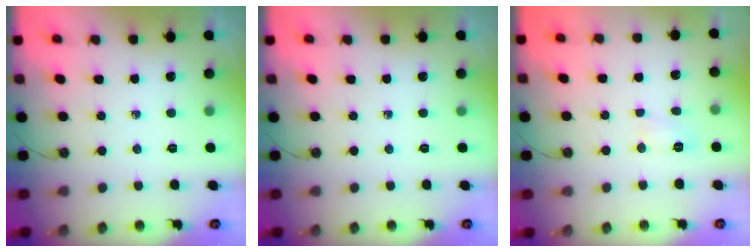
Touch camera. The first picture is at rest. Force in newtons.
{"total": 0.0}
{"total": 5.2, "press": 5.2, "slide": 0.7}